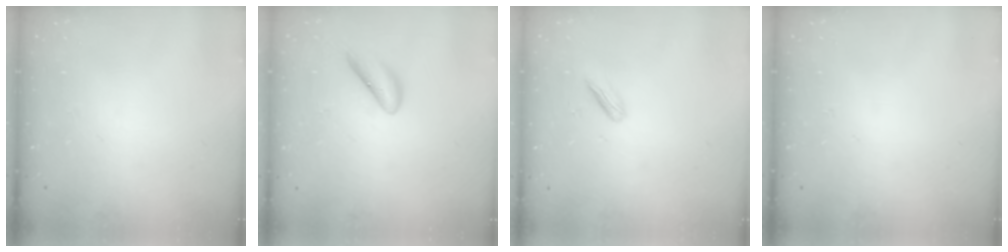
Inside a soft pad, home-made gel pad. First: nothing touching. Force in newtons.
{"total": 6.2, "press": 6.1, "slide": 0.5}
{"total": 2.8, "press": 2.7, "slide": 0.6}
{"total": 0.0}